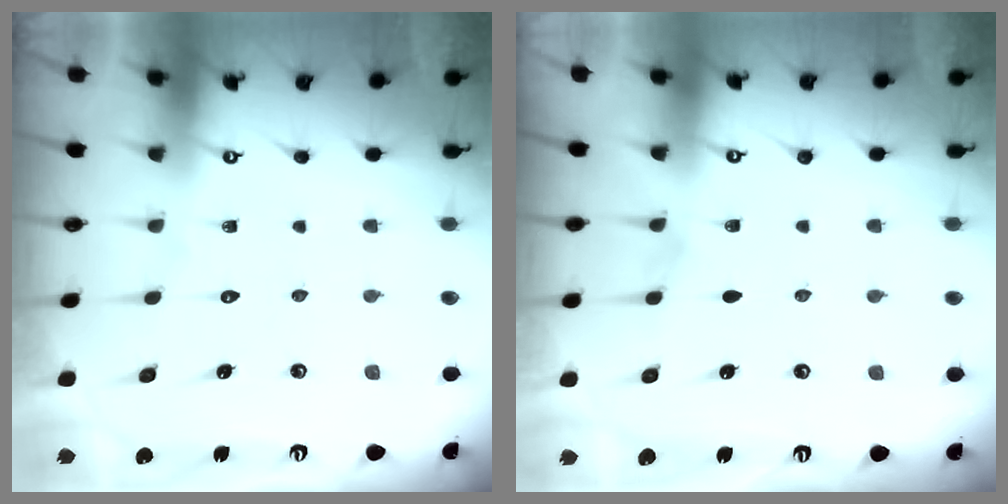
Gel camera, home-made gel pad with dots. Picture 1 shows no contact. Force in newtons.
{"total": 4.3, "press": 3.4, "slide": 2.5}